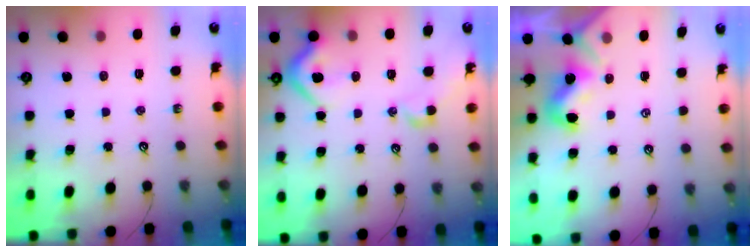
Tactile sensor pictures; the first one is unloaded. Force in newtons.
{"total": 10.5, "press": 10.5, "slide": 1.3}
{"total": 1.7, "press": 1.7, "slide": 0.1}